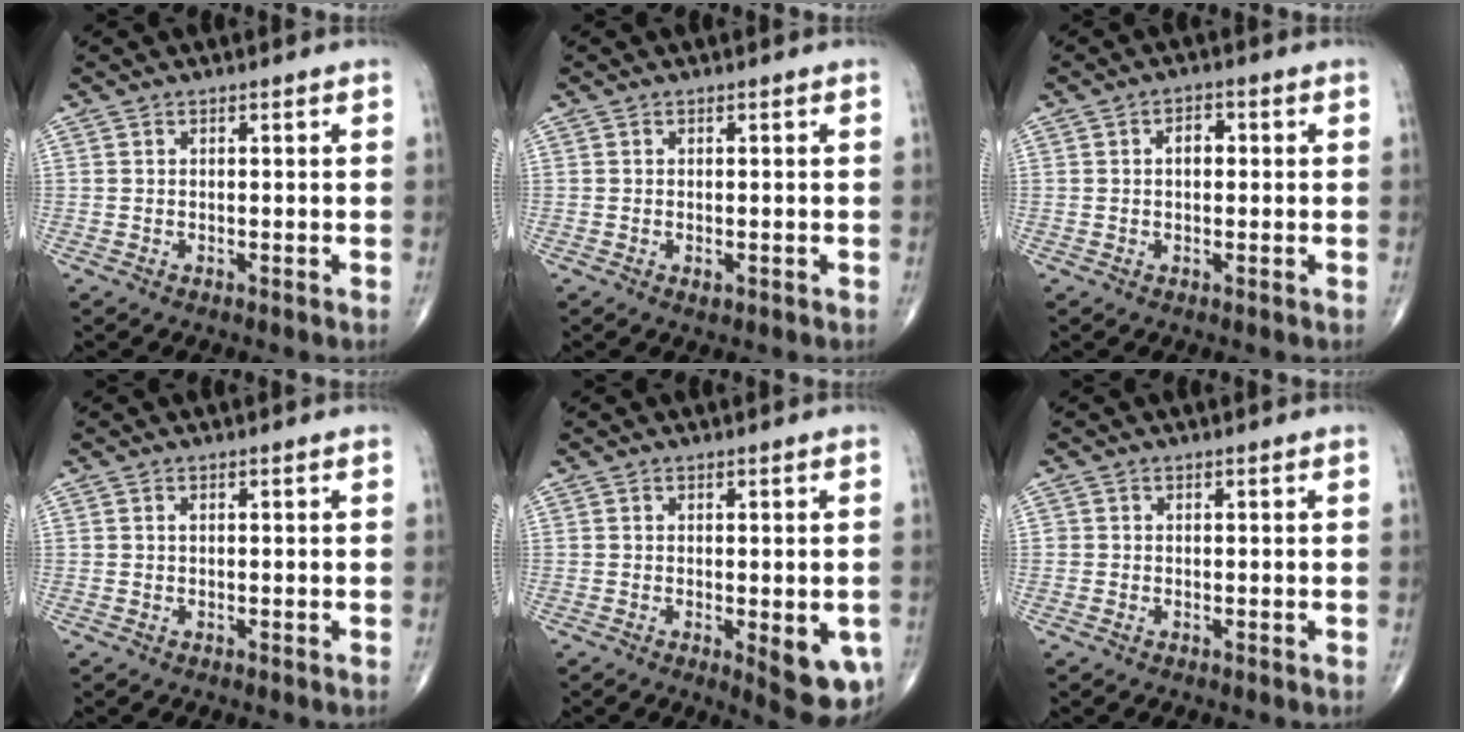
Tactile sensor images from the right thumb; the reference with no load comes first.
{"total": 0.9, "force": [-0.3, 0.5, 0.7], "torque": [-0.011, -0.002, -0.003]}
{"total": 3.1, "force": [0.4, 1.9, 2.4], "torque": [-0.033, 0.011, 0.005]}
{"total": 0.0}
{"total": 8.4, "force": [-2.2, 2.9, 7.6], "torque": [-0.079, -0.015, -0.022]}
{"total": 0.5, "force": [-0.1, 0.5, 0.0], "torque": [0.003, 0.004, -0.002]}